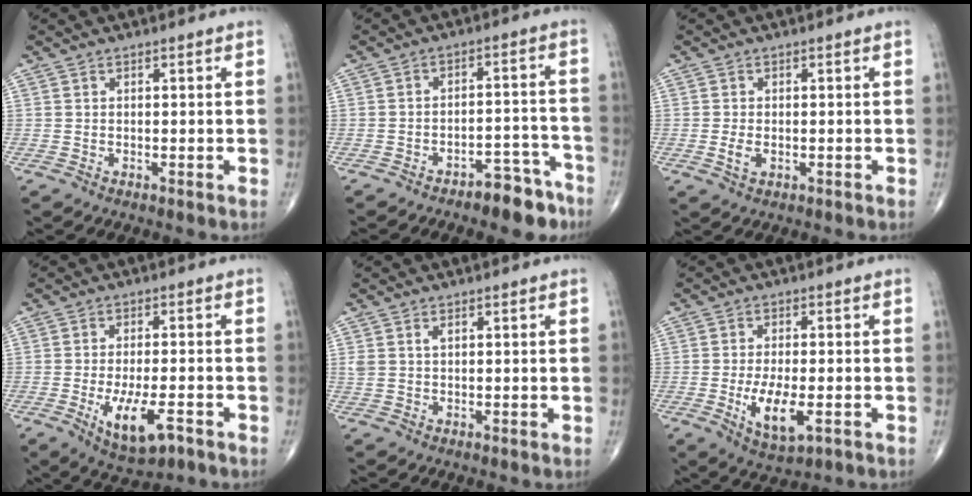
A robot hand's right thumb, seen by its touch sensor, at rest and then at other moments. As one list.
[{"total": 8.3, "force": [-6.3, 3.5, 4.2], "torque": [-0.035, 0.063, -0.089]}, {"total": 2.3, "force": [-0.5, 1.3, 1.8], "torque": [-0.035, -0.002, -0.011]}, {"total": 9.2, "force": [-3.9, 3.4, 7.6], "torque": [-0.127, 0.002, -0.056]}, {"total": 2.3, "force": [0.9, 1.3, 1.7], "torque": [-0.038, 0.007, 0.024]}, {"total": 8.1, "force": [-2.5, 3.2, 7.1], "torque": [-0.127, -0.009, -0.036]}]